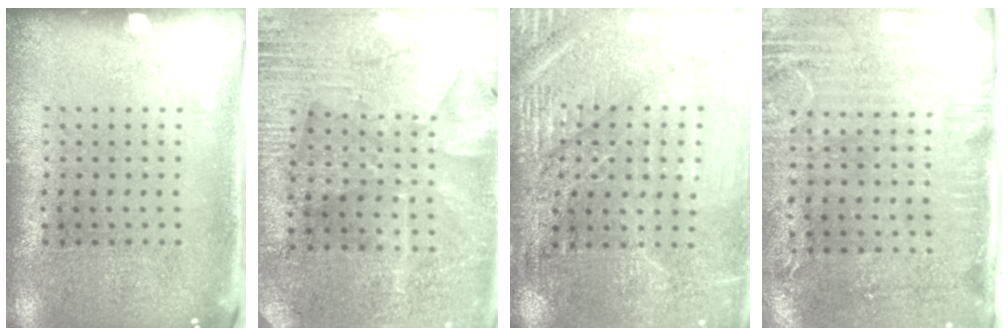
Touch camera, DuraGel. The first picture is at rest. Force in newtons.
{"total": 2.8, "press": 2.7, "slide": 0.6}
{"total": 3.2, "press": 3.2, "slide": 0.2}
{"total": 2.9, "press": 2.4, "slide": 1.6}